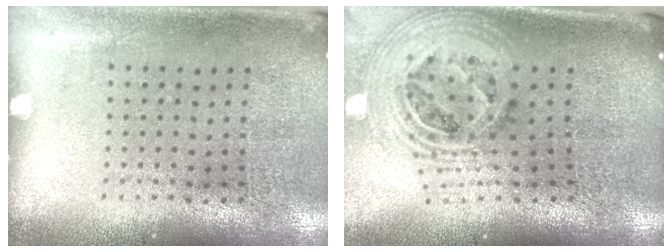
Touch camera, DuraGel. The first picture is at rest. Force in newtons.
{"total": 2.5, "press": 1.8, "slide": 1.8}